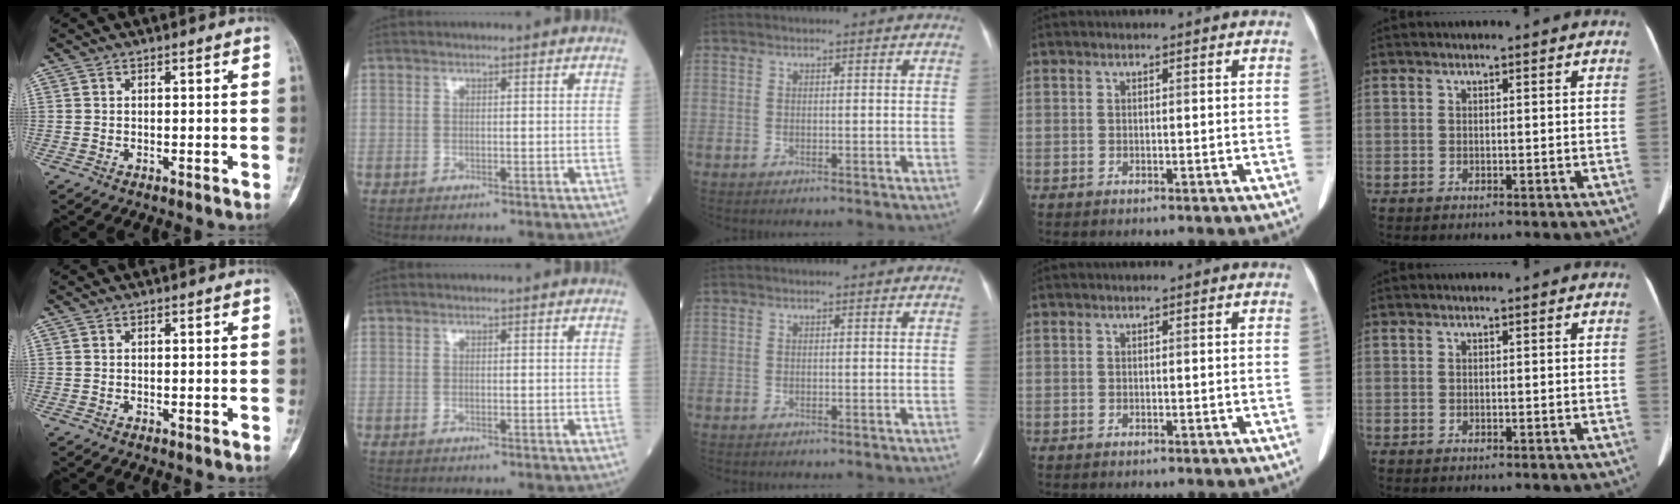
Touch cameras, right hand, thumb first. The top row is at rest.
{}